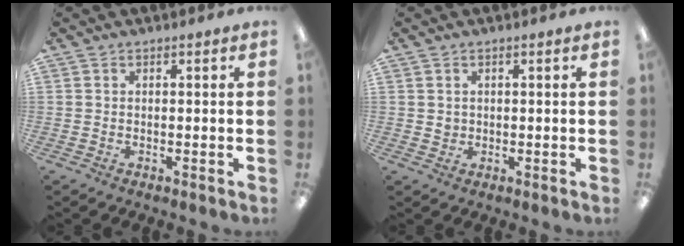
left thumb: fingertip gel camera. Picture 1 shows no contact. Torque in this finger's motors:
{"motor_torque": [-0.08, 0.07, -0.01, -0.04, 0.00]}